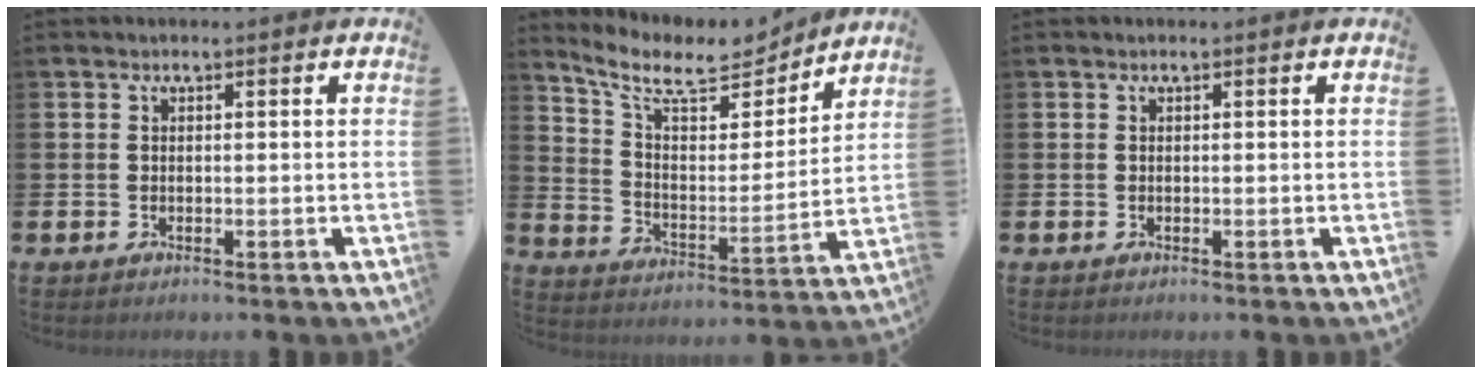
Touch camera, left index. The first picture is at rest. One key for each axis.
{"total": 10.1, "fx": 9.0, "fy": 3.1, "fz": 3.4, "tx": -0.104, "ty": -0.063, "tz": 0.155}
{"total": 0.0}